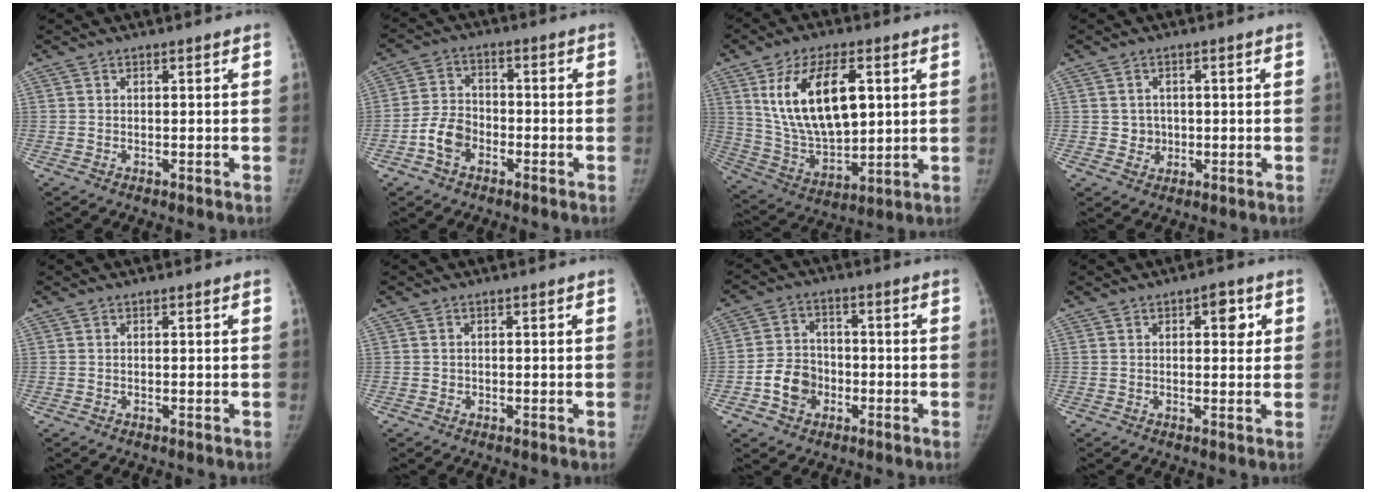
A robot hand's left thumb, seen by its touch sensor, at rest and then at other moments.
{"total": 6.4, "force": [-3.1, 4.5, 3.4], "torque": [-0.054, 0.023, -0.065]}
{"total": 18.5, "force": [5.5, 9.6, 14.9], "torque": [-0.242, -0.019, 0.114]}
{"total": 2.9, "force": [-0.2, 2.9, 0.6], "torque": [0.011, 0.005, 0.000]}
{"total": 0.0}
{"total": 0.6, "force": [-0.2, 0.6, -0.1], "torque": [0.007, 0.003, -0.006]}
{"total": 7.8, "force": [-2.8, 6.5, 3.4], "torque": [-0.037, 0.024, -0.052]}
{"total": 4.0, "force": [1.4, 2.1, 3.1], "torque": [-0.022, 0.000, 0.014]}